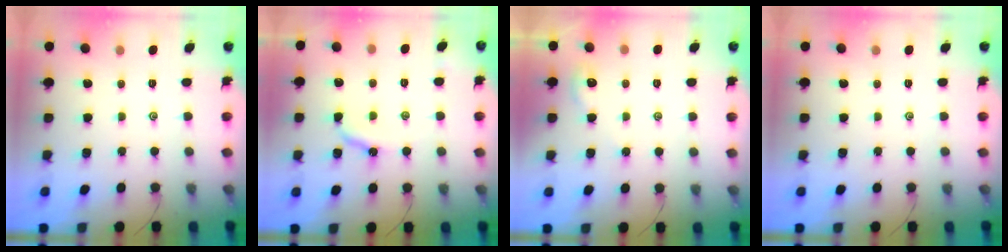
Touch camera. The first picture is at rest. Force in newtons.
{"total": 5.5, "press": 5.5, "slide": 0.7}
{"total": 2.2, "press": 2.2, "slide": 0.4}
{"total": 0.0}